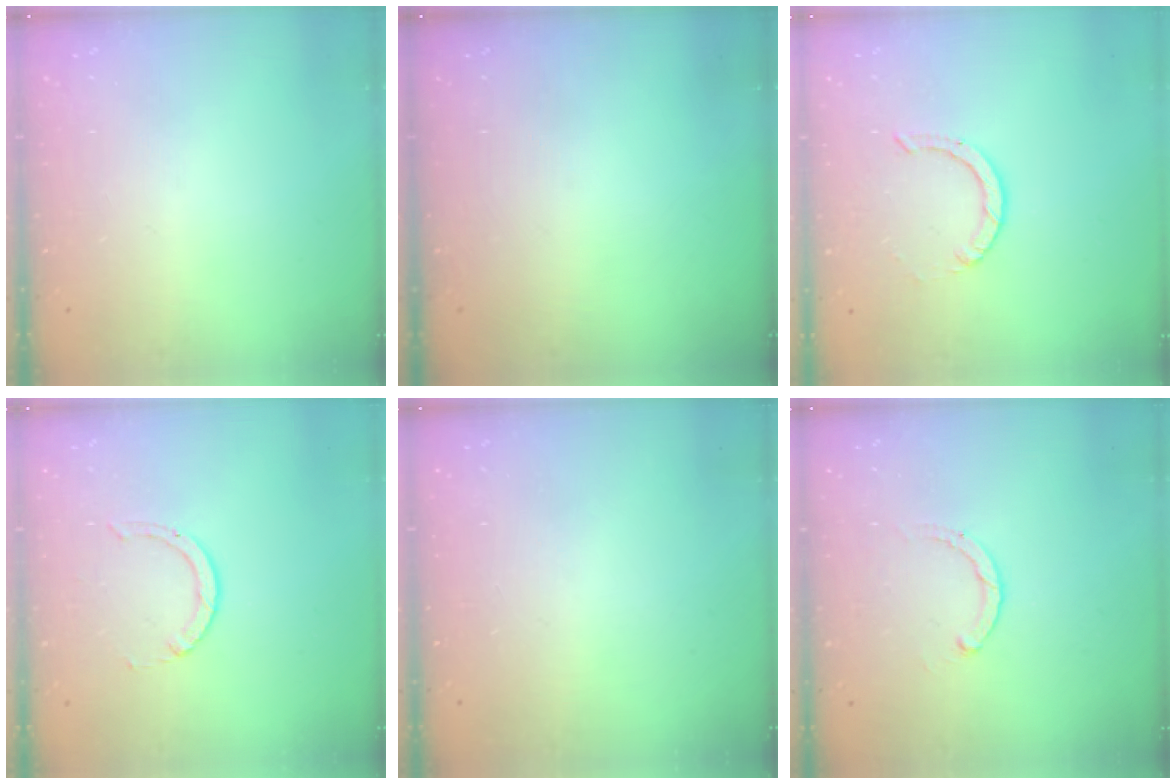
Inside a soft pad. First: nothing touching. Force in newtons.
{"total": 0.0}
{"total": 2.0, "press": 2.0, "slide": 0.2}
{"total": 2.0, "press": 2.0, "slide": 0.2}
{"total": 2.2, "press": 2.2, "slide": 0.1}
{"total": 1.1, "press": 1.0, "slide": 0.3}